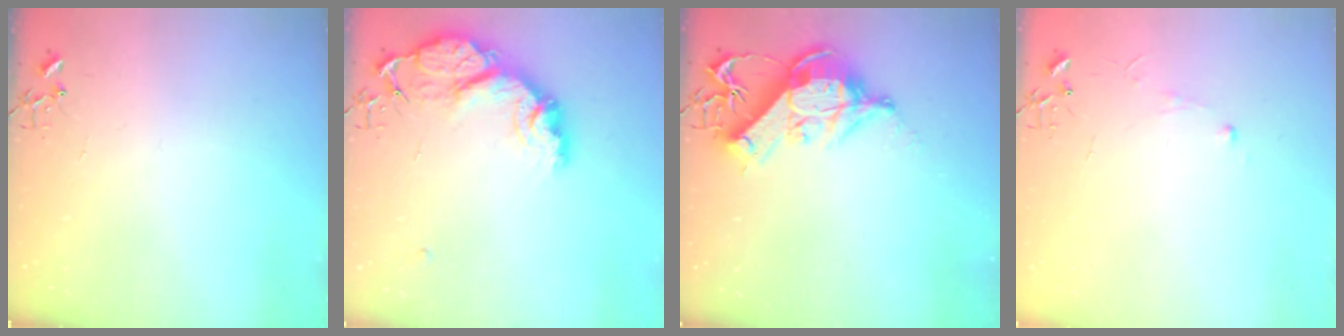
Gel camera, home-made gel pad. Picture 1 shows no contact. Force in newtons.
{"total": 15.8, "press": 15.8, "slide": 1.3}
{"total": 13.7, "press": 13.5, "slide": 2.2}
{"total": 3.9, "press": 3.8, "slide": 0.4}